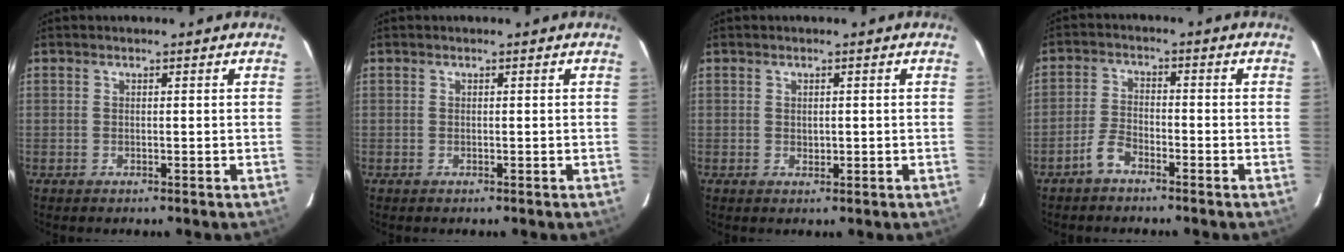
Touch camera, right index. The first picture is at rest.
{"total": 0.0}
{"total": 0.9, "force": [0.1, 0.6, 0.6], "torque": [-0.006, -0.001, 0.006]}
{"total": 3.4, "force": [-2.6, 1.3, 1.9], "torque": [-0.045, 0.001, -0.050]}